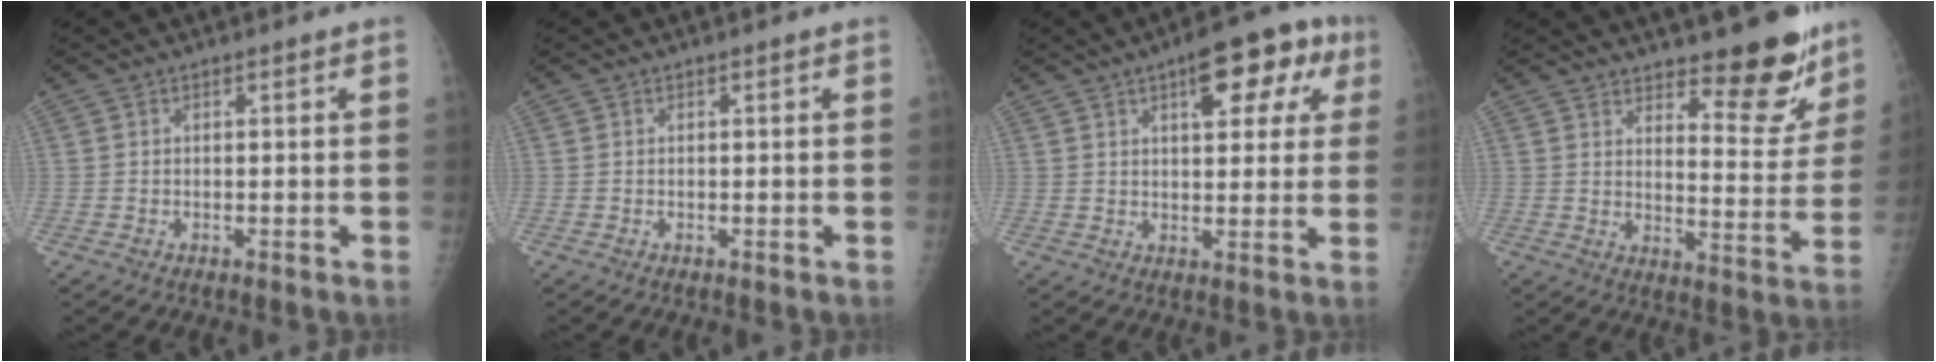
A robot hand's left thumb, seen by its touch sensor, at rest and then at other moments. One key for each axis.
{"total": 0.0}
{"total": 12.4, "fx": 5.6, "fy": 5.5, "fz": 9.6, "tx": -0.084, "ty": 0.007, "tz": 0.066}
{"total": 12.5, "fx": 9.5, "fy": 4.1, "fz": 7.1, "tx": -0.045, "ty": -0.076, "tz": 0.140}